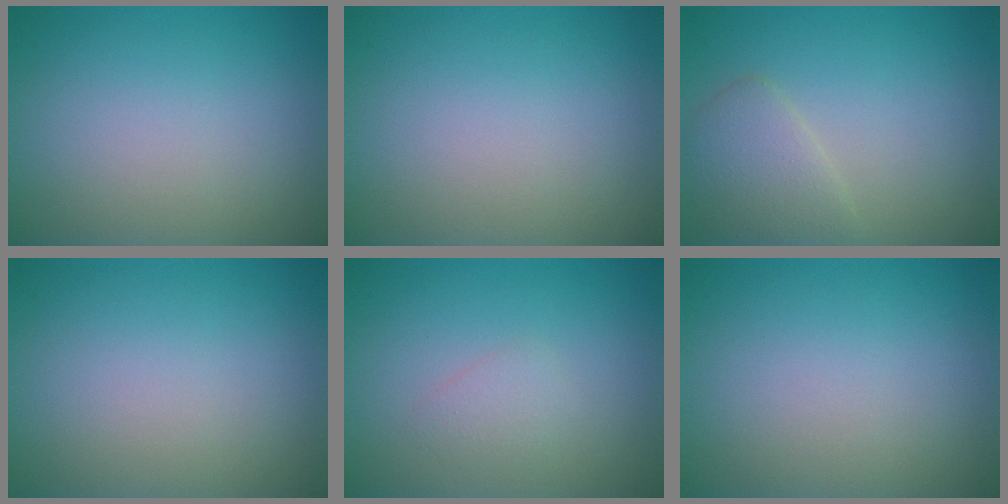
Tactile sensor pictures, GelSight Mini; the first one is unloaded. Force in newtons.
{"total": 0.0}
{"total": 2.7, "press": 2.7, "slide": 0.1}
{"total": 0.0}
{"total": 1.1, "press": 1.1, "slide": 0.0}
{"total": 0.0}